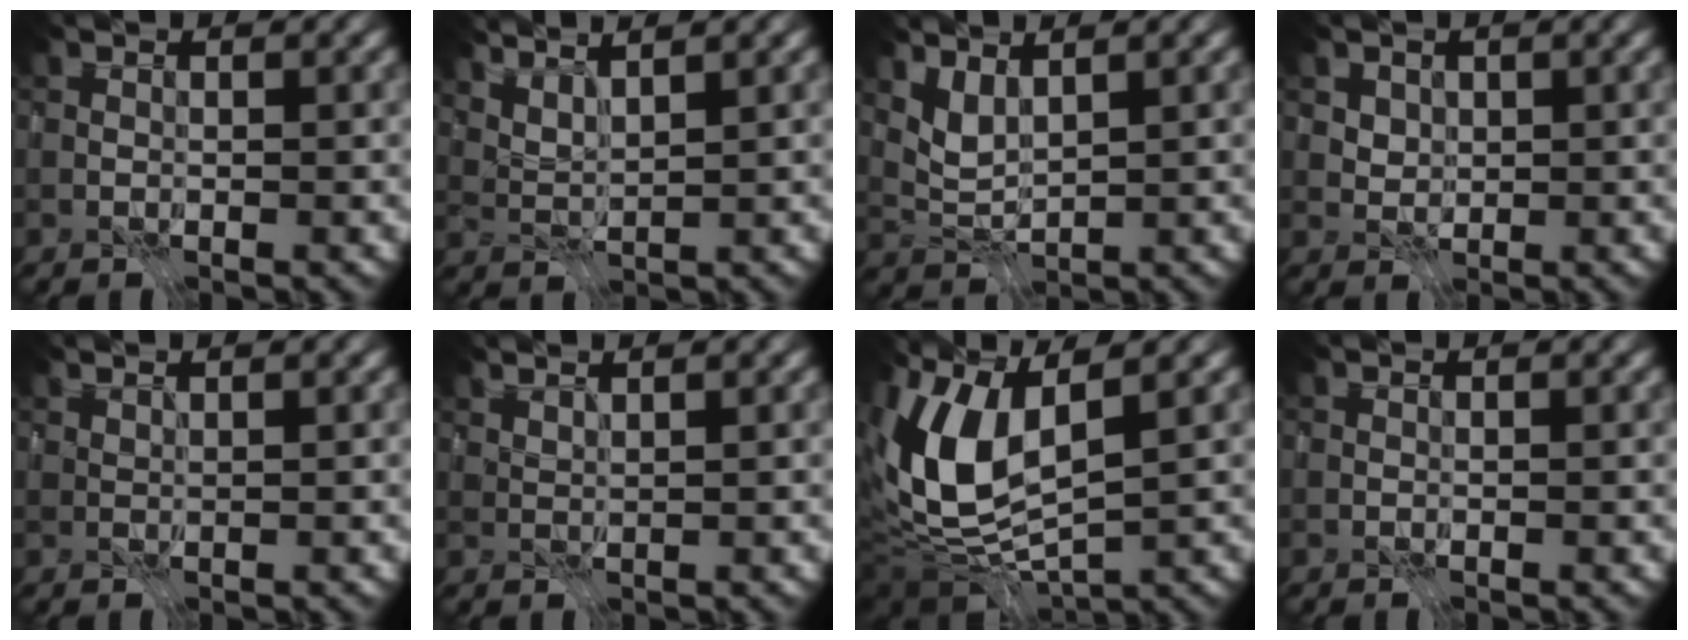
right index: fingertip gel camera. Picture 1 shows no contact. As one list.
[{"total": 3.1, "force": [2.8, 0.5, 1.4], "torque": [-0.035, -0.004, 0.043]}, {"total": 1.9, "force": [1.2, 0.8, 1.3], "torque": [-0.033, -0.011, 0.029]}, {"total": 2.3, "force": [1.0, 1.9, 0.9], "torque": [-0.032, -0.005, 0.036]}, {"total": 0.8, "force": [0.7, -0.1, 0.3], "torque": [-0.005, -0.002, 0.014]}, {"total": 1.4, "force": [1.3, 0.0, 0.6], "torque": [-0.008, -0.004, 0.022]}, {"total": 10.9, "force": [1.2, 5.2, 9.6], "torque": [-0.219, -0.002, 0.017]}, {"total": 0.0}]